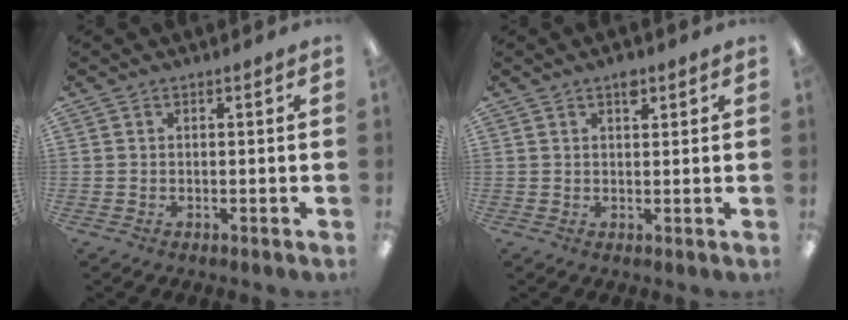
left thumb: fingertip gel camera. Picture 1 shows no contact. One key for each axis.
{"total": 5.7, "fx": 3.5, "fy": 2.8, "fz": 3.4, "tx": -0.034, "ty": -0.016, "tz": 0.056}